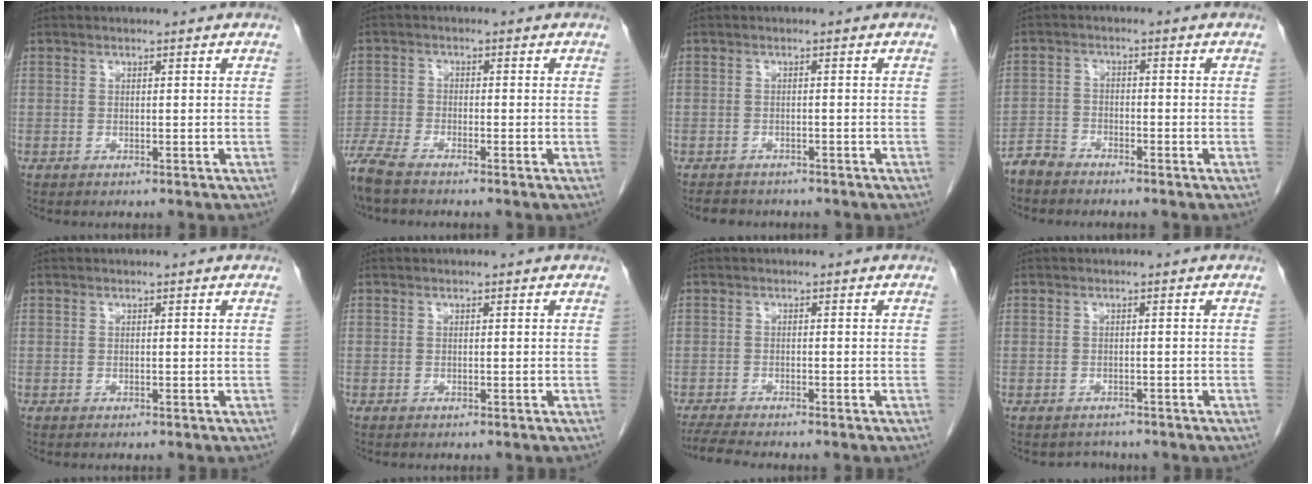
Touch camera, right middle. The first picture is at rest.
{"total": 5.8, "force": [-5.0, 0.9, 2.8], "torque": [-0.061, -0.014, -0.098]}
{"total": 4.2, "force": [-3.7, 1.7, 1.0], "torque": [-0.017, -0.004, -0.050]}
{"total": 3.1, "force": [-2.9, 0.9, 0.2], "torque": [-0.004, -0.003, -0.058]}
{"total": 0.0}
{"total": 0.0}
{"total": 4.5, "force": [-4.2, -0.3, 1.8], "torque": [-0.035, -0.020, -0.072]}
{"total": 1.9, "force": [-1.6, 0.8, -0.3], "torque": [-0.001, -0.003, -0.026]}